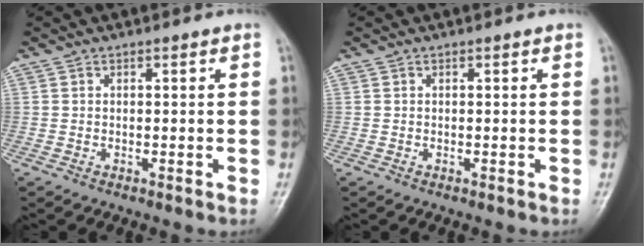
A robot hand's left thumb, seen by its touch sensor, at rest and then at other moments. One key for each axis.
{"total": 0.0}